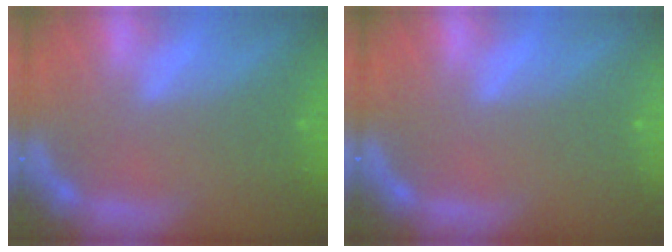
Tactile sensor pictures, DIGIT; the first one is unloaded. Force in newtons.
{"total": 0.0}